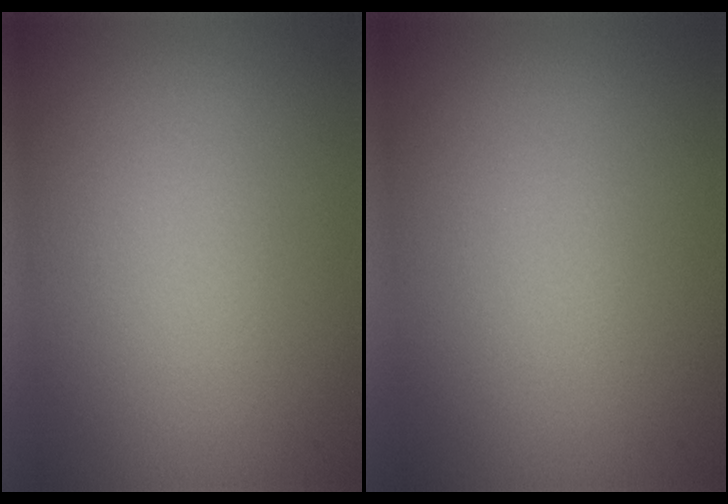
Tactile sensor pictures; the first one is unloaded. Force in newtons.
{"total": 0.0}